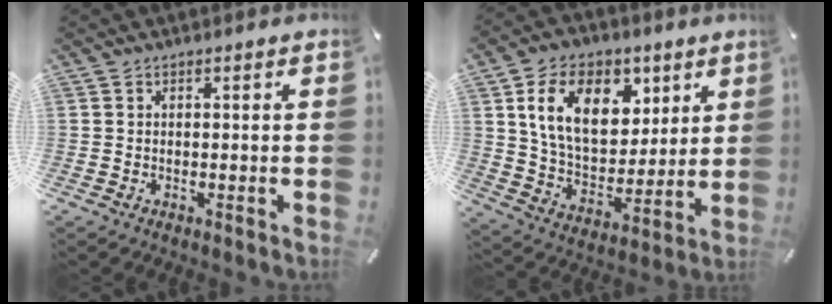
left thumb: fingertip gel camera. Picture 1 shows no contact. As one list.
[{"total": 16.3, "force": [6.7, 11.5, 9.4], "torque": [-0.155, -0.011, 0.127]}]